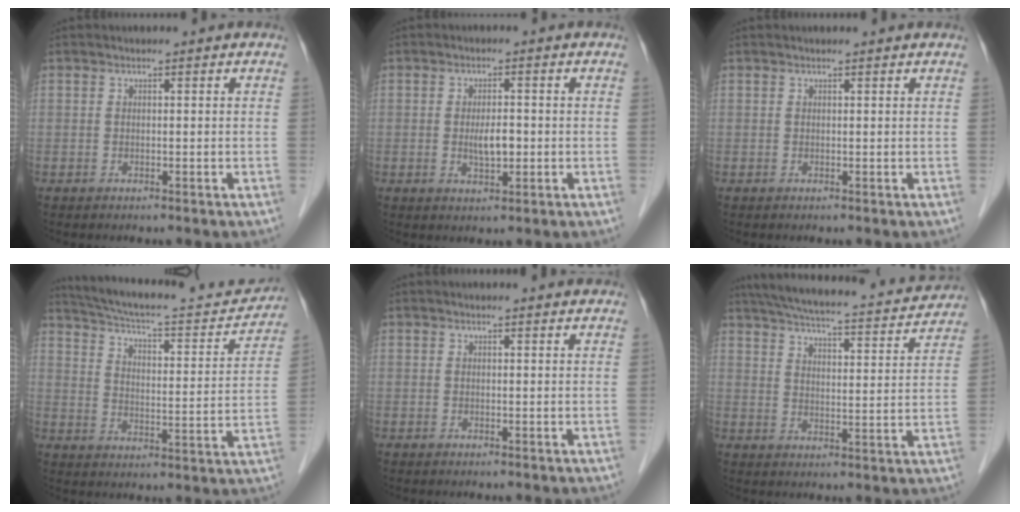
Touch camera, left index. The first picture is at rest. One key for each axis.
{"total": 3.4, "fx": -0.4, "fy": 1.2, "fz": 3.1, "tx": -0.059, "ty": -0.001, "tz": -0.004}
{"total": 1.6, "fx": 1.5, "fy": 0.1, "fz": 0.4, "tx": -0.011, "ty": 0.009, "tz": 0.016}
{"total": 22.8, "fx": 21.3, "fy": 3.0, "fz": 7.6, "tx": -0.118, "ty": -0.028, "tz": 0.289}
{"total": 4.0, "fx": 3.9, "fy": 0.2, "fz": 1.0, "tx": -0.014, "ty": 0.008, "tz": 0.035}
{"total": 21.0, "fx": 18.5, "fy": 3.8, "fz": 9.1, "tx": -0.148, "ty": 0.008, "tz": 0.242}